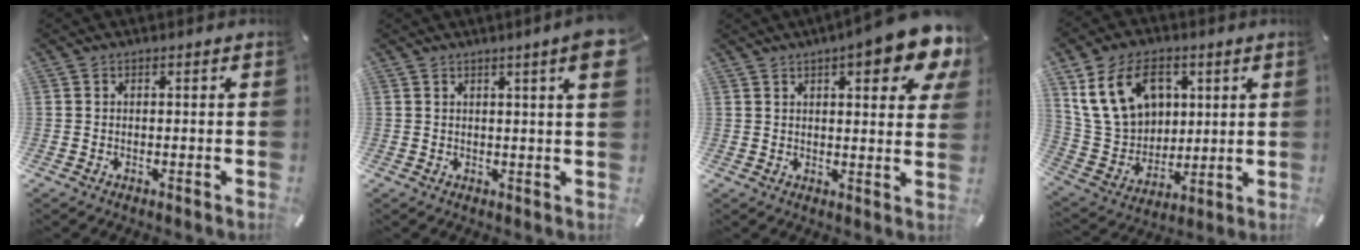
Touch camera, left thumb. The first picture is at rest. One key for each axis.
{"total": 6.4, "fx": 2.9, "fy": 0.4, "fz": 5.7, "tx": -0.085, "ty": -0.010, "tz": 0.045}
{"total": 12.8, "fx": 7.4, "fy": 3.2, "fz": 9.9, "tx": -0.134, "ty": -0.037, "tz": 0.118}
{"total": 16.5, "fx": 6.7, "fy": 12.4, "fz": 8.6, "tx": -0.182, "ty": -0.011, "tz": 0.130}